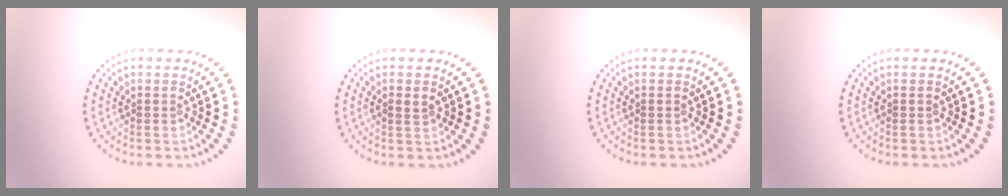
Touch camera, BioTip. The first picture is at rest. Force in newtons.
{"total": 1.0, "press": 0.9, "slide": 0.3}
{"total": 0.0}
{"total": 0.0}